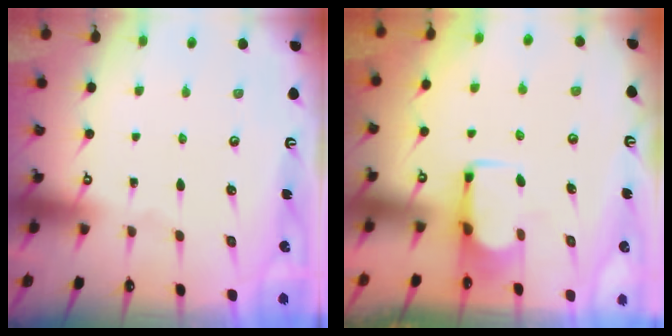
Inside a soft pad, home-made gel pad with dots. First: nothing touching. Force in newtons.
{"total": 2.3, "press": 2.3, "slide": 0.4}